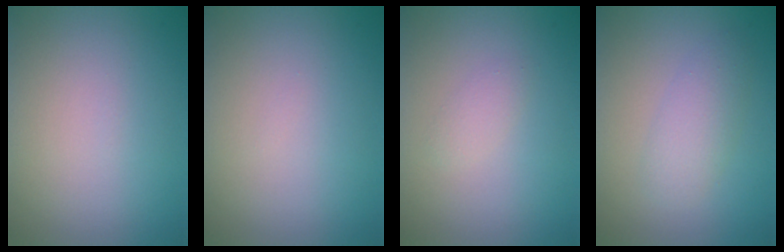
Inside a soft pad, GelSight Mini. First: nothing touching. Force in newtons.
{"total": 0.0}
{"total": 1.0, "press": 1.0, "slide": 0.0}
{"total": 2.6, "press": 2.6, "slide": 0.1}